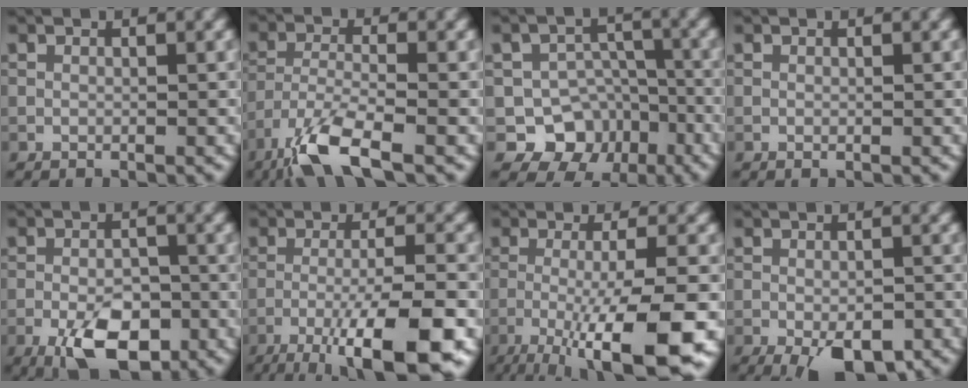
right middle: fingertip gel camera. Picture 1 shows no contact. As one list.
[{"total": 6.6, "force": [-4.4, 1.6, 4.6], "torque": [-0.096, -0.010, -0.094]}, {"total": 7.2, "force": [-3.6, 5.6, 2.7], "torque": [-0.017, -0.004, -0.052]}, {"total": 0.0}, {"total": 6.7, "force": [-3.3, 3.2, 4.9], "torque": [-0.081, -0.004, -0.059]}, {"total": 10.6, "force": [-5.9, 2.1, 8.5], "torque": [-0.132, 0.001, -0.099]}, {"total": 11.0, "force": [-4.5, 2.2, 9.8], "torque": [-0.140, -0.006, -0.074]}, {"total": 6.1, "force": [-3.4, 2.3, 4.5], "torque": [-0.063, -0.010, -0.046]}]